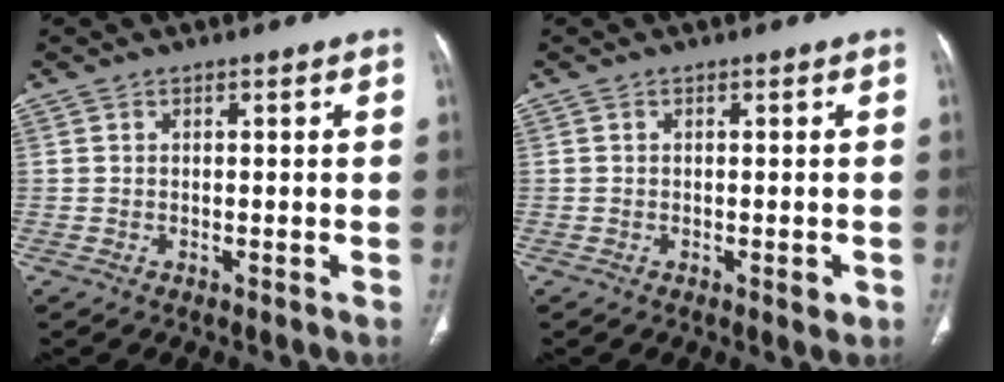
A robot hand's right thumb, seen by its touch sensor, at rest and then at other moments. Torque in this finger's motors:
{"motor_torque": [0.36, 0.70, -0.08, 0.02, 0.06]}